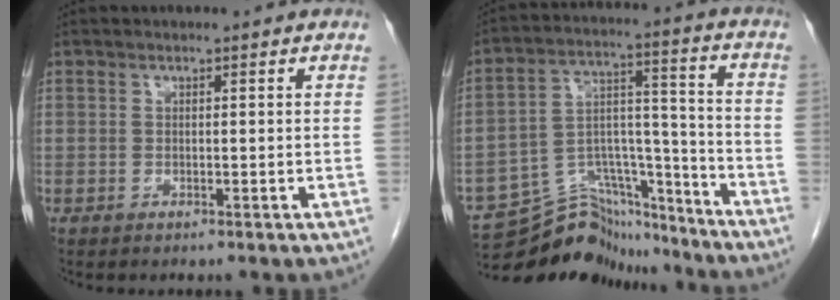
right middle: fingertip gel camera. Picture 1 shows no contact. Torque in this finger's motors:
{"motor_torque": [0.38, -0.51, -0.01, -0.03]}